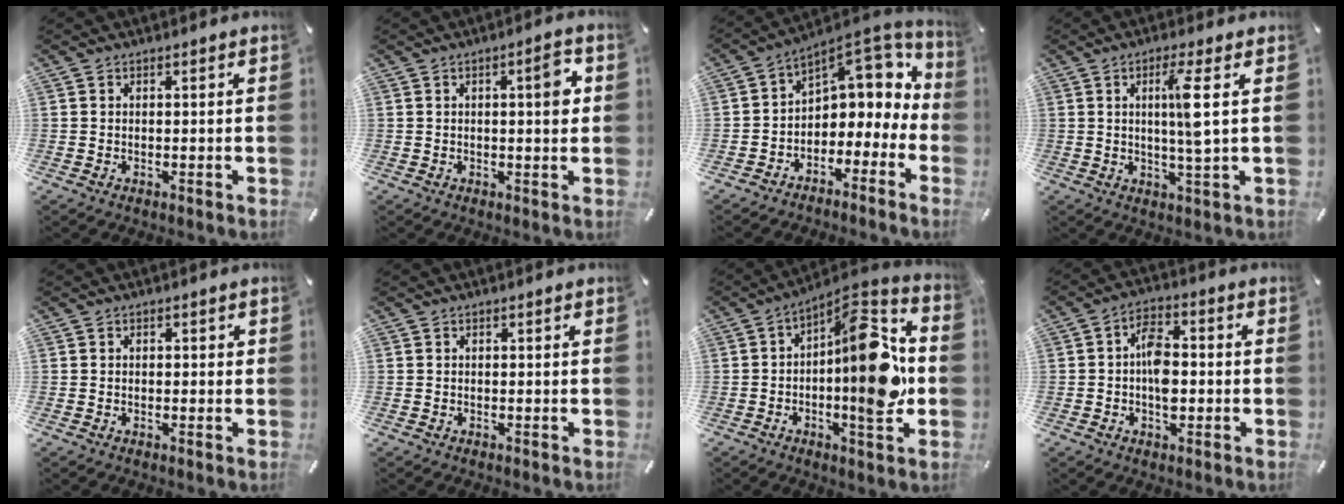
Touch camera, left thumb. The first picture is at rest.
{"total": 5.7, "force": [1.2, 1.5, 5.4], "torque": [-0.072, -0.005, 0.009]}
{"total": 8.5, "force": [3.5, 6.3, 4.4], "torque": [-0.051, -0.043, 0.062]}
{"total": 7.6, "force": [1.4, 0.0, 7.4], "torque": [-0.127, -0.007, 0.012]}
{"total": 0.6, "force": [0.0, 0.5, 0.4], "torque": [-0.008, 0.003, -0.001]}
{"total": 0.0}
{"total": 17.9, "force": [-0.7, 6.8, 16.5], "torque": [-0.230, -0.007, -0.012]}
{"total": 7.4, "force": [-1.1, 4.3, 5.9], "torque": [-0.112, 0.005, -0.022]}